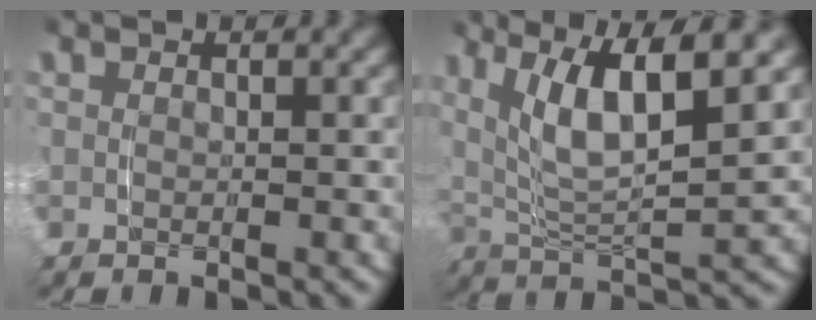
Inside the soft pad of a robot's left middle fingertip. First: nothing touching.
{"total": 7.9, "force": [2.3, 4.4, 6.2], "torque": [-0.114, 0.005, 0.032]}